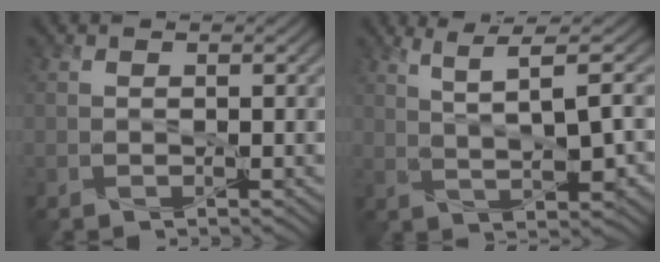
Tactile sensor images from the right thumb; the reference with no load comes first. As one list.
[{"total": 4.5, "force": [1.9, 0.2, 4.1], "torque": [-0.089, 0.003, 0.042]}]